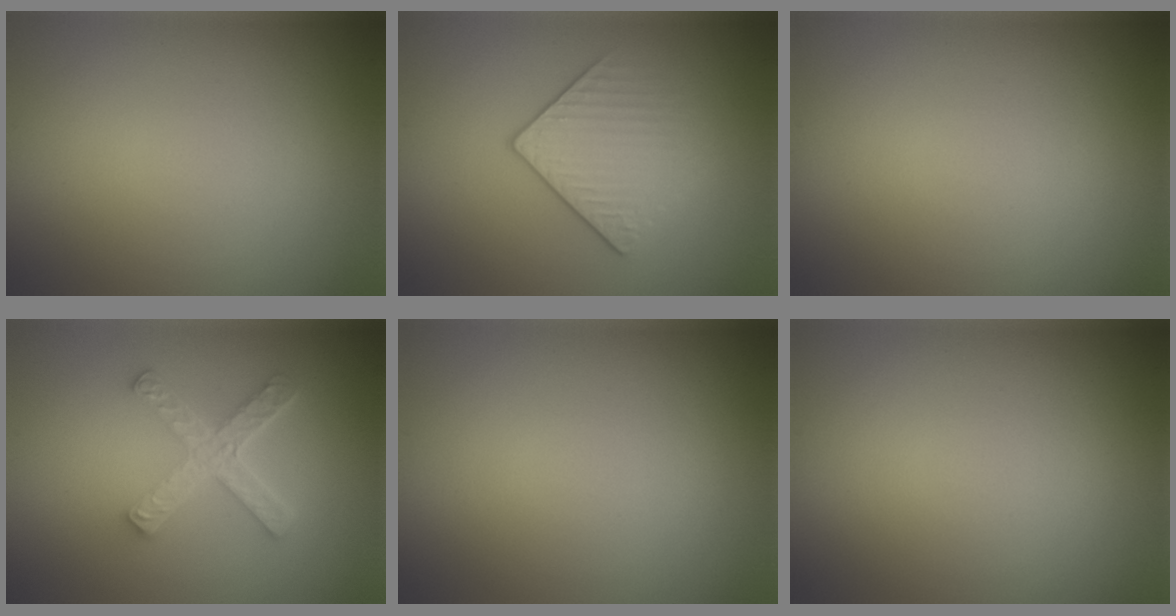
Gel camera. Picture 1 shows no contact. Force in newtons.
{"total": 3.4, "press": 2.9, "slide": 1.9}
{"total": 0.0}
{"total": 4.6, "press": 3.3, "slide": 3.2}
{"total": 0.0}
{"total": 0.0}